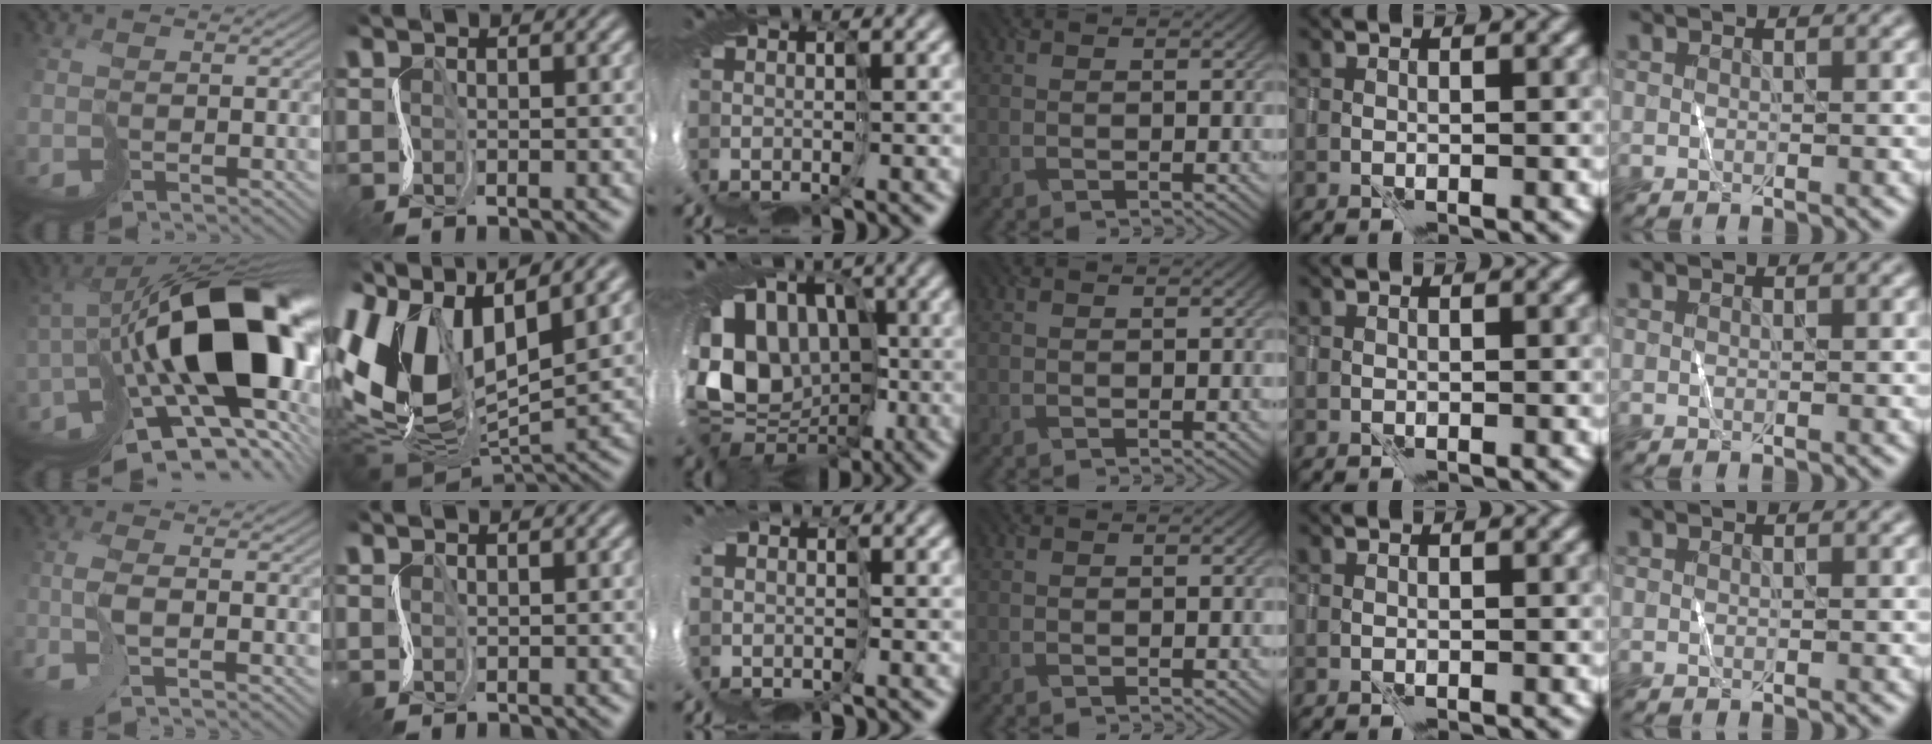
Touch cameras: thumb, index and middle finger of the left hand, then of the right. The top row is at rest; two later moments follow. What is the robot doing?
{"motion": "cut", "object": "tissue"}